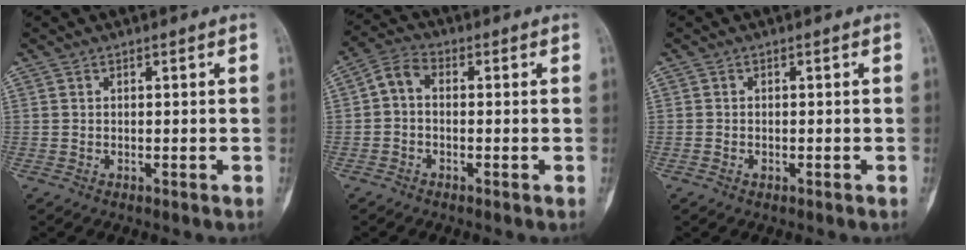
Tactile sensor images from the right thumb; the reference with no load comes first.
{"total": 4.5, "force": [-0.4, 3.0, 3.3], "torque": [-0.058, 0.016, -0.020]}
{"total": 0.6, "force": [-0.3, 0.4, 0.3], "torque": [-0.002, 0.005, -0.006]}